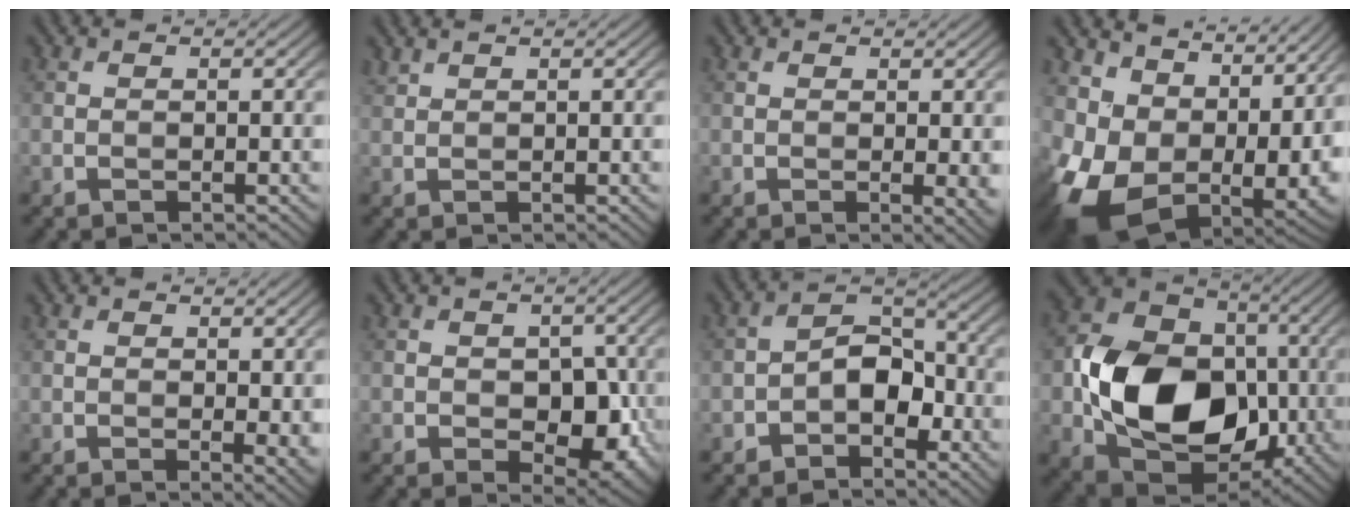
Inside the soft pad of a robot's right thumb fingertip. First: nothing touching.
{"total": 1.0, "force": [1.0, 0.1, 0.3], "torque": [-0.013, 0.004, 0.027]}
{"total": 1.8, "force": [0.6, 0.3, 1.7], "torque": [-0.026, -0.004, 0.012]}
{"total": 14.9, "force": [1.9, 10.7, 10.1], "torque": [-0.201, -0.027, 0.072]}
{"total": 2.0, "force": [0.8, 0.5, 1.8], "torque": [-0.027, -0.006, 0.018]}
{"total": 6.1, "force": [-1.0, 4.1, 4.5], "torque": [-0.066, -0.014, -0.012]}
{"total": 5.5, "force": [-2.3, 3.5, 3.5], "torque": [-0.049, 0.015, -0.052]}
{"total": 16.2, "force": [-2.2, 12.2, 10.5], "torque": [-0.205, -0.019, -0.045]}